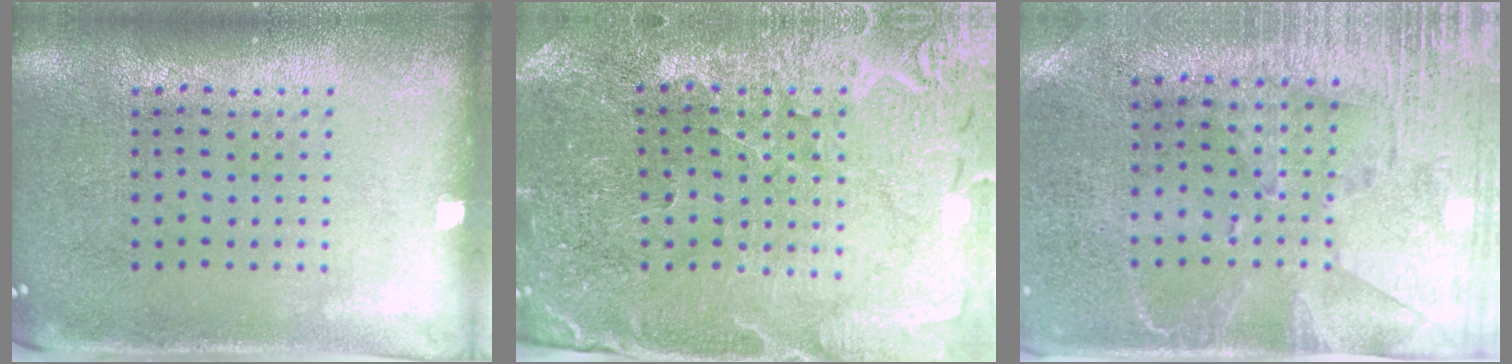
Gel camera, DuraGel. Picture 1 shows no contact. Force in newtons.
{"total": 1.5, "press": 1.5, "slide": 0.1}
{"total": 2.8, "press": 2.4, "slide": 1.5}